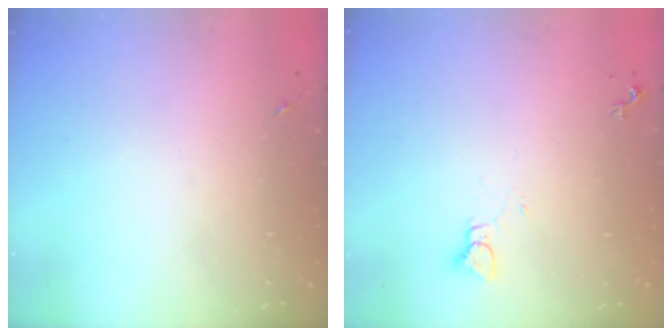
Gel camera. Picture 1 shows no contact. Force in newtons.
{"total": 2.8, "press": 2.8, "slide": 0.1}